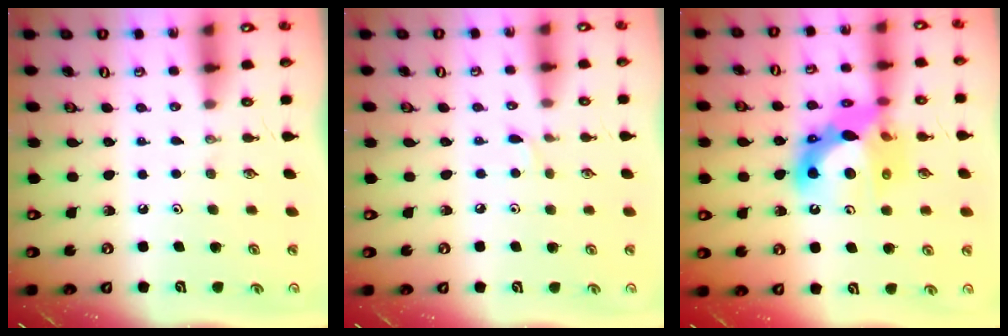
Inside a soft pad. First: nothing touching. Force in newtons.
{"total": 2.8, "press": 2.7, "slide": 0.4}
{"total": 13.9, "press": 13.6, "slide": 2.8}